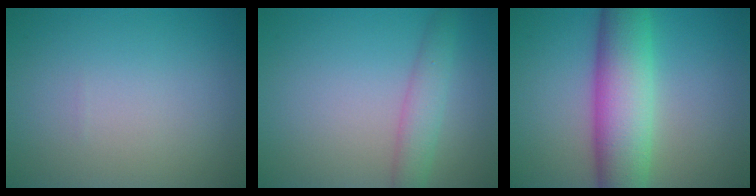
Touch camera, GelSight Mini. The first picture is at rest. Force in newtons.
{"total": 2.8, "press": 2.8, "slide": 0.1}
{"total": 8.9, "press": 8.9, "slide": 0.4}